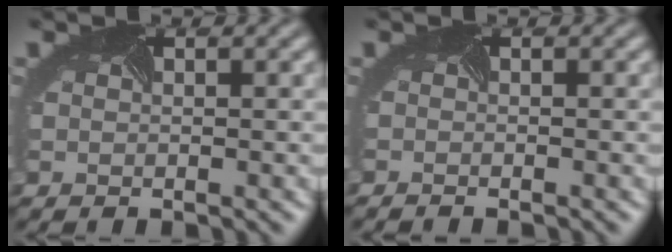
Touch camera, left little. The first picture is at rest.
{"total": 1.4, "force": [-1.4, -0.2, 0.0], "torque": [-0.002, -0.010, -0.022]}